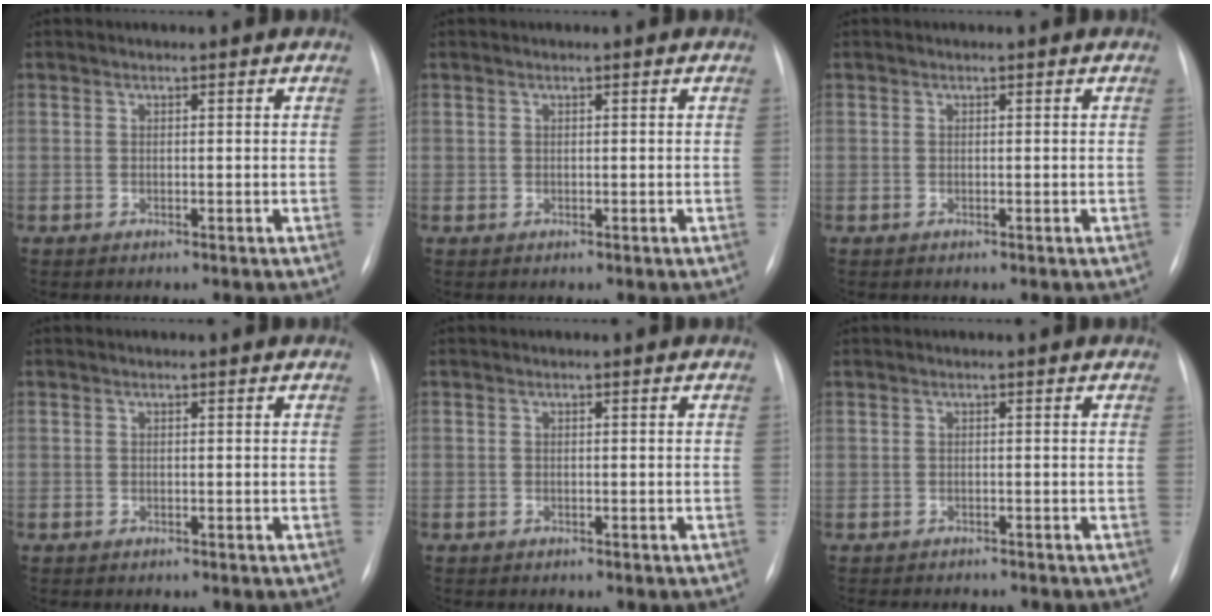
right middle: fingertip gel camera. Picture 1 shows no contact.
{"total": 0.0}
{"total": 0.0}
{"total": 0.6, "force": [-0.4, 0.3, 0.1], "torque": [-0.008, 0.001, -0.008]}
{"total": 0.9, "force": [-0.7, 0.5, 0.3], "torque": [-0.010, 0.000, -0.010]}
{"total": 5.8, "force": [-5.3, 1.5, 2.0], "torque": [-0.021, -0.001, -0.067]}